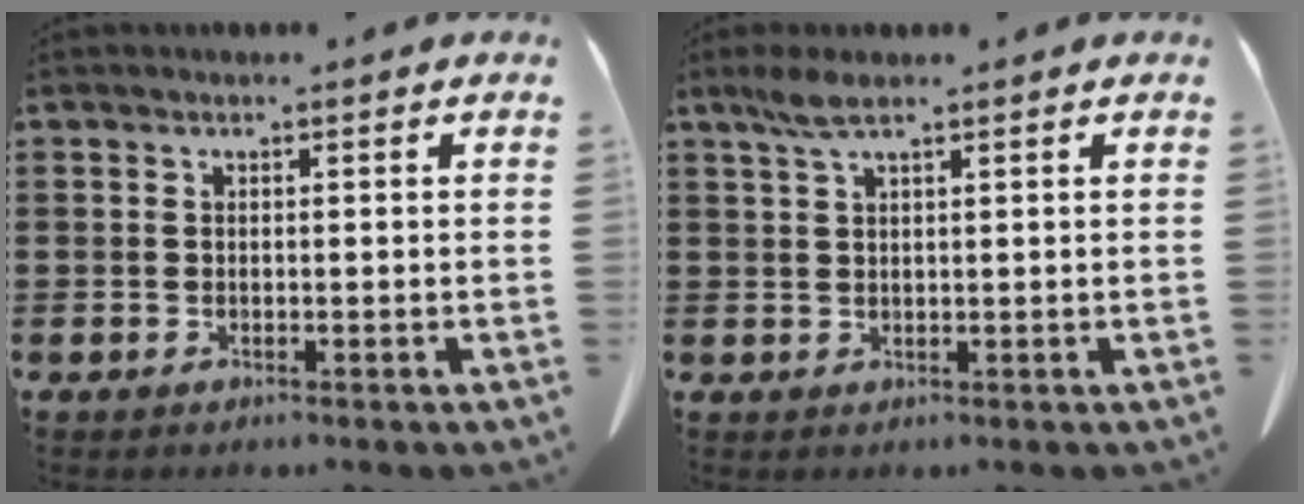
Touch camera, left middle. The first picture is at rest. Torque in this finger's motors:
{"motor_torque": [0.52, -0.24, 0.08, 0.06]}